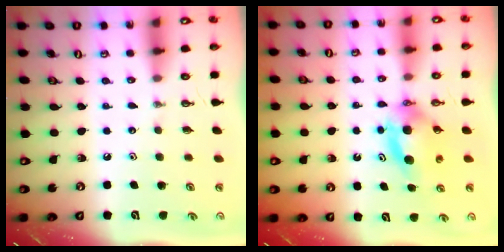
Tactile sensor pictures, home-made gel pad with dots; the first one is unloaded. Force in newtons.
{"total": 5.8, "press": 5.5, "slide": 1.7}